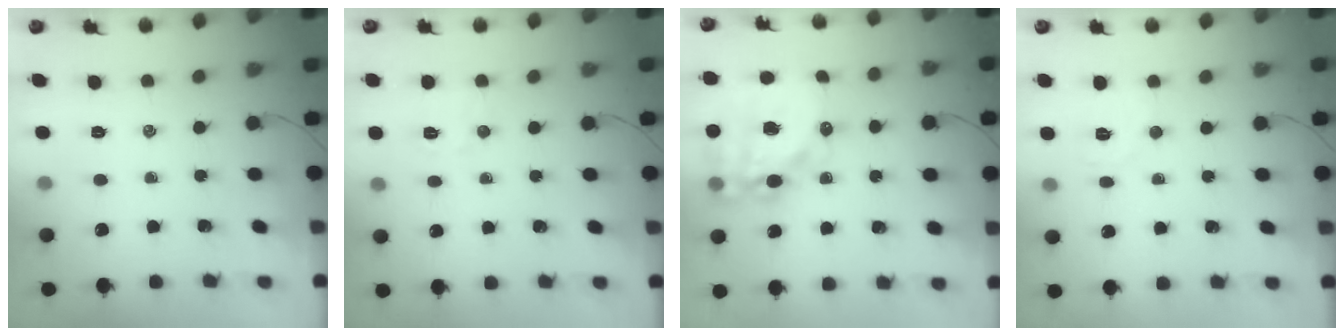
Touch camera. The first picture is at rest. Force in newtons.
{"total": 4.9, "press": 4.7, "slide": 1.3}
{"total": 18.0, "press": 17.5, "slide": 3.9}
{"total": 5.2, "press": 5.1, "slide": 1.2}